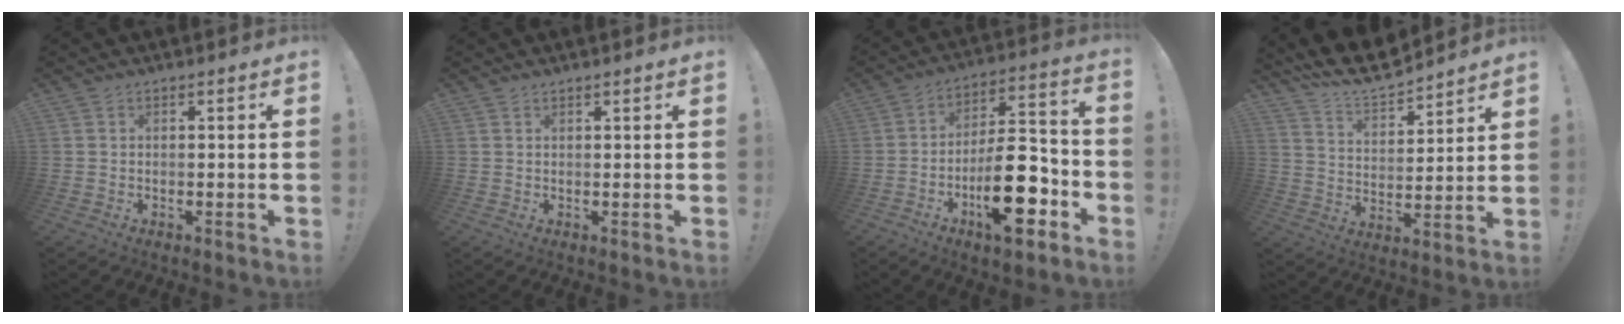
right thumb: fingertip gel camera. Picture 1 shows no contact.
{"total": 0.7, "force": [0.7, 0.1, 0.1], "torque": [0.005, -0.004, 0.013]}
{"total": 20.5, "force": [-7.6, 8.2, 17.2], "torque": [-0.270, 0.045, -0.117]}
{"total": 11.4, "force": [10.5, 2.9, 3.2], "torque": [-0.075, -0.088, 0.193]}